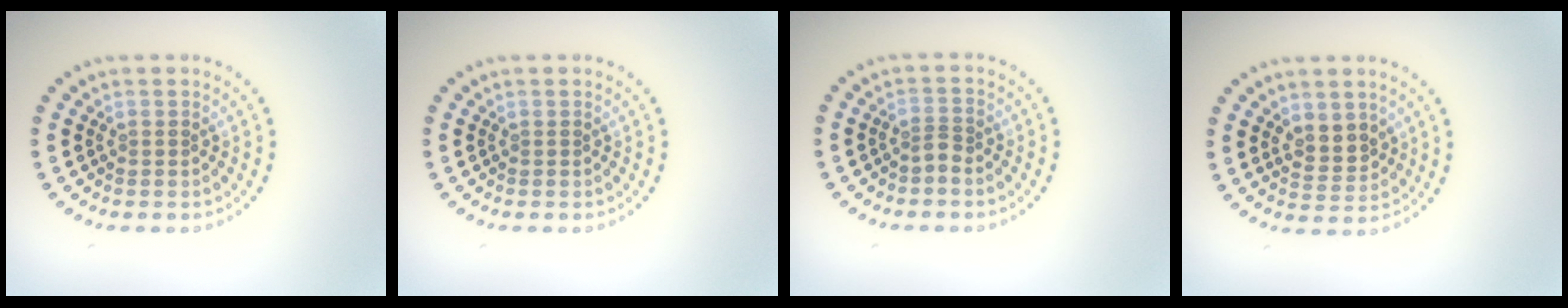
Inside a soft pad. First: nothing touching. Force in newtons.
{"total": 0.0}
{"total": 1.1, "press": 0.7, "slide": 0.8}
{"total": 2.5, "press": 2.4, "slide": 0.8}